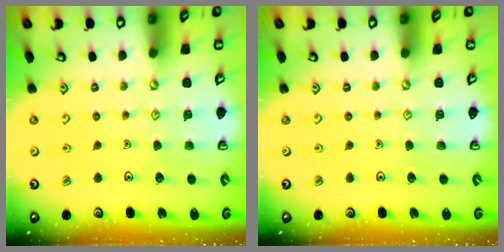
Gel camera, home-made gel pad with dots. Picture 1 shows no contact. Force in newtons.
{"total": 0.0}